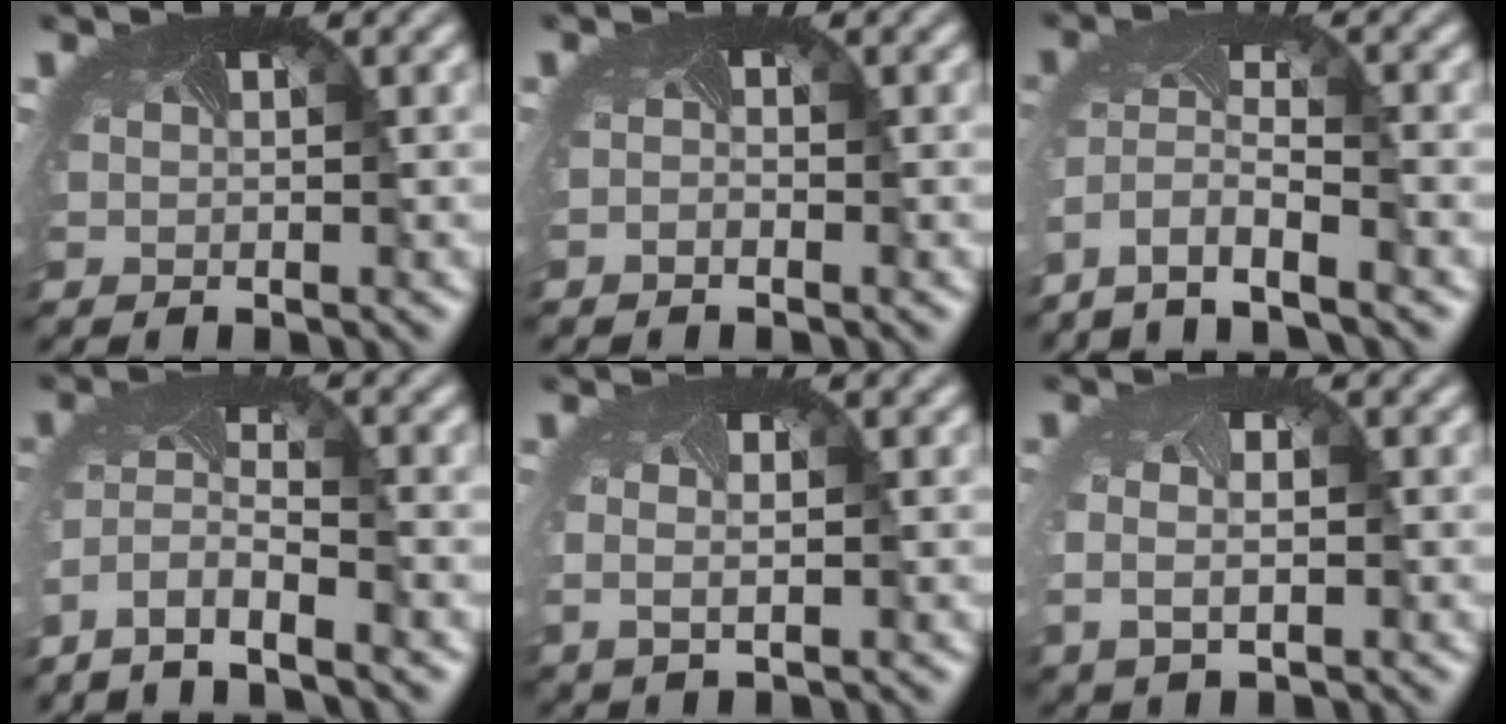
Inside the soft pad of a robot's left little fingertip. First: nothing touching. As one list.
[{"total": 0.8, "force": [-0.7, -0.3, -0.3], "torque": [-0.009, -0.011, -0.010]}, {"total": 5.4, "force": [-3.9, 1.6, 3.4], "torque": [-0.095, -0.025, -0.070]}, {"total": 4.6, "force": [-3.7, 1.0, 2.5], "torque": [-0.078, -0.021, -0.069]}, {"total": 1.5, "force": [-0.2, 0.7, 1.3], "torque": [-0.038, -0.010, 0.006]}, {"total": 2.7, "force": [-0.5, 1.8, 1.9], "torque": [-0.059, -0.016, 0.001]}]